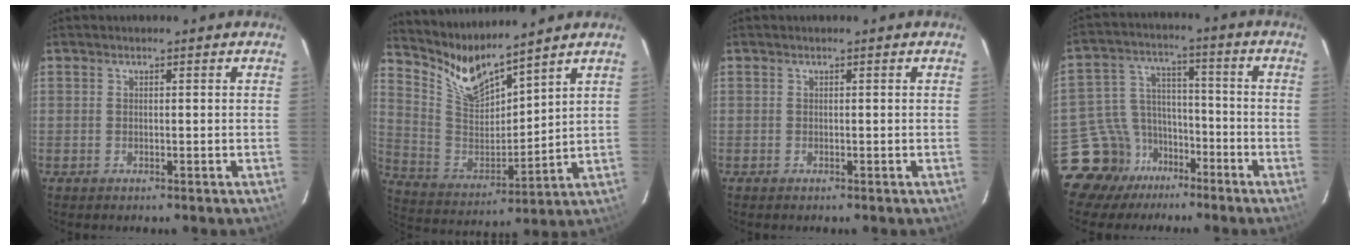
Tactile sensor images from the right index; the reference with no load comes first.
{"total": 10.3, "force": [9.4, 1.0, 4.1], "torque": [-0.092, -0.024, 0.194]}
{"total": 0.0}
{"total": 11.3, "force": [-8.2, 7.8, 0.7], "torque": [-0.037, 0.056, -0.138]}